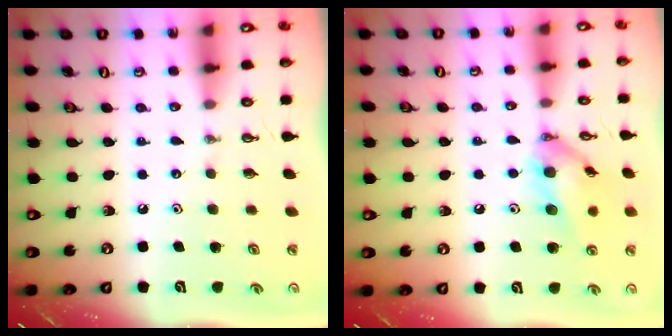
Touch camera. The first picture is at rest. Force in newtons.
{"total": 13.0, "press": 13.0, "slide": 0.9}